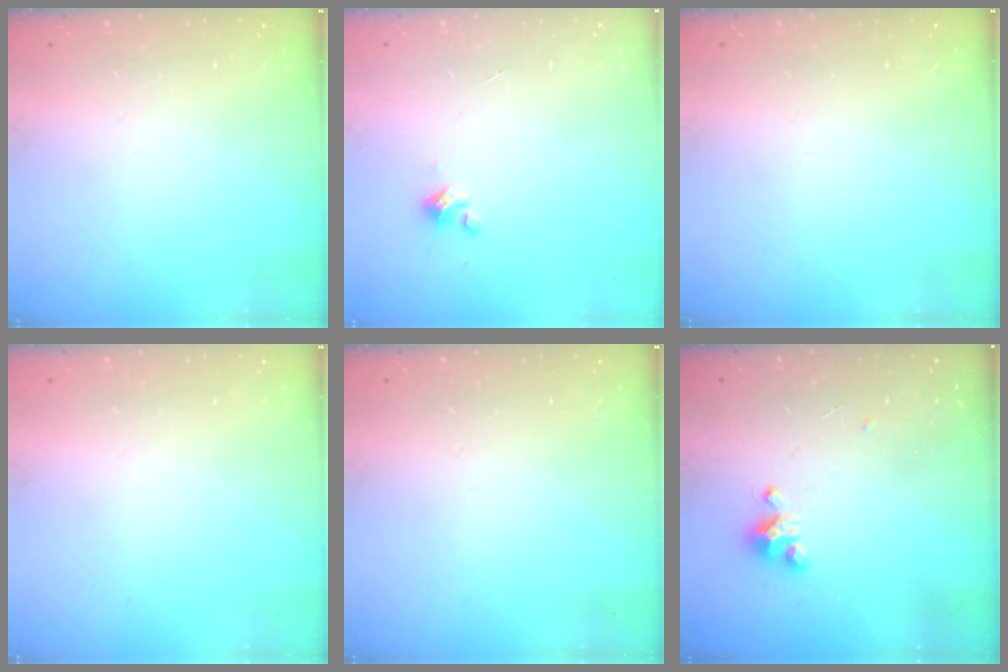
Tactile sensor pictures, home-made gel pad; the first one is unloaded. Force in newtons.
{"total": 2.0, "press": 2.0, "slide": 0.2}
{"total": 0.0}
{"total": 0.0}
{"total": 0.0}
{"total": 5.5, "press": 5.5, "slide": 0.4}